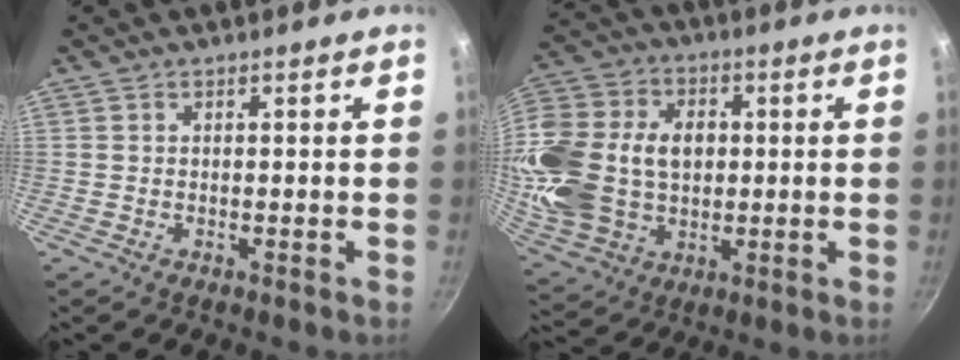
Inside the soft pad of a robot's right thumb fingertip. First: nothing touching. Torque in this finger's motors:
{"motor_torque": [1.50, 3.51, 0.22, -0.16, 0.24]}